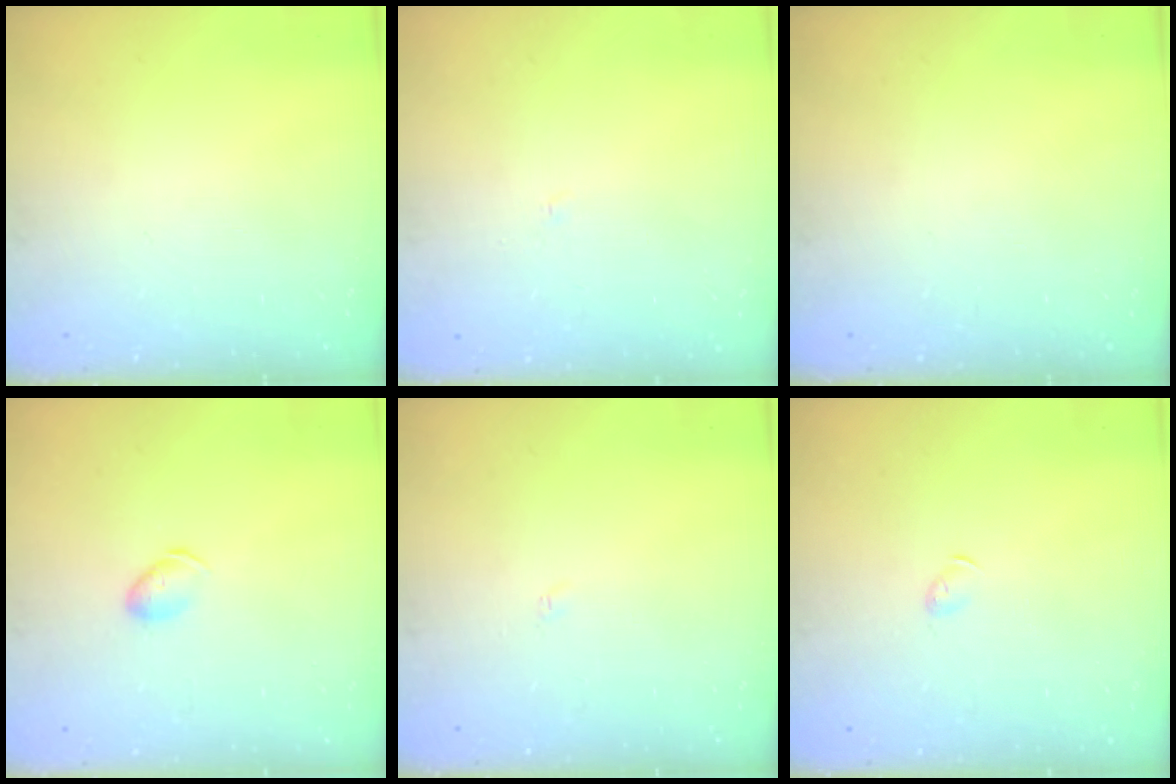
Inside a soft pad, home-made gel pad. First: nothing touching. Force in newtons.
{"total": 1.9, "press": 1.9, "slide": 0.2}
{"total": 0.0}
{"total": 5.9, "press": 5.8, "slide": 1.0}
{"total": 1.8, "press": 1.7, "slide": 0.3}
{"total": 3.5, "press": 3.5, "slide": 0.8}